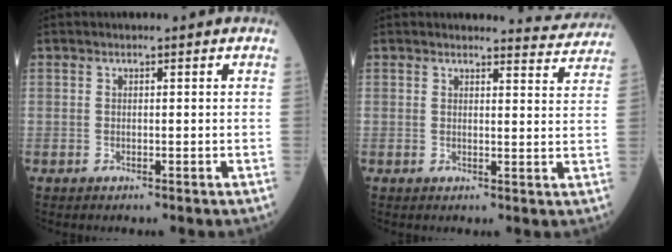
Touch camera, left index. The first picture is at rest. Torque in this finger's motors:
{"motor_torque": [0.11, -0.13, 0.00, -0.03]}